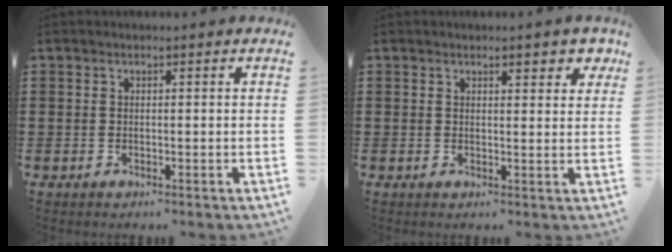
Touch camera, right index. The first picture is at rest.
{"total": 2.5, "force": [1.8, 0.8, 1.5], "torque": [-0.018, 0.001, 0.028]}